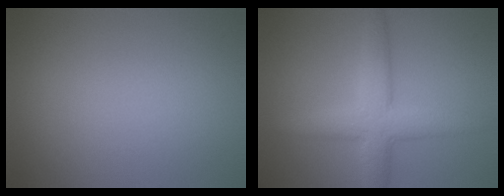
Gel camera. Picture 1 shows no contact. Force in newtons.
{"total": 5.3, "press": 5.3, "slide": 0.4}